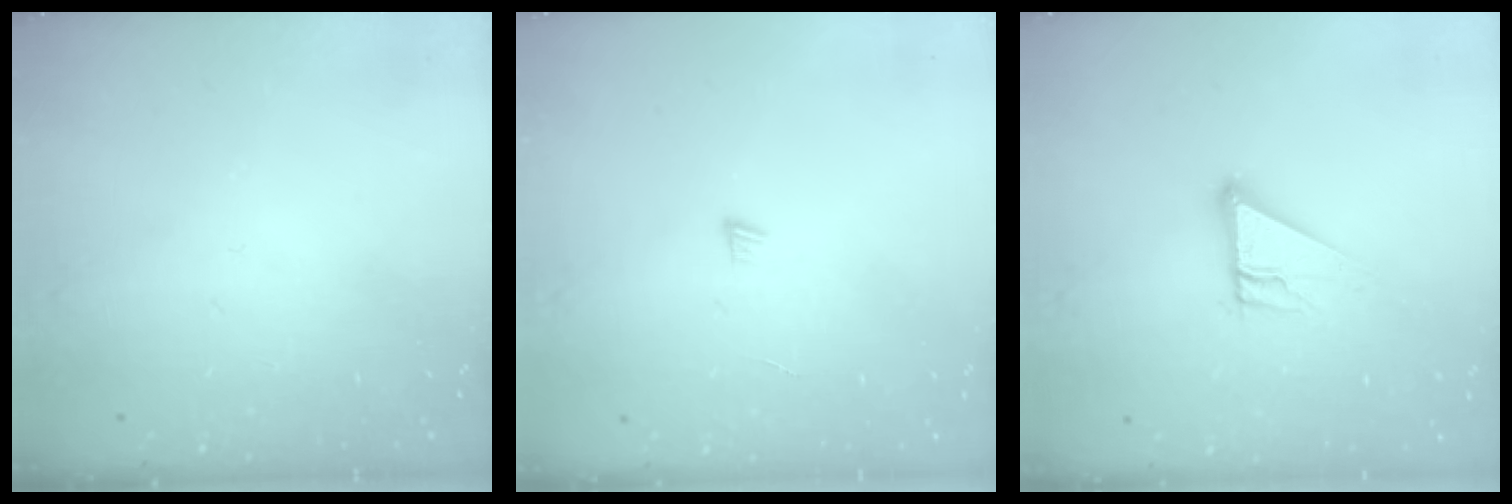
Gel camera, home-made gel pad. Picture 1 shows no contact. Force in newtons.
{"total": 3.1, "press": 3.1, "slide": 0.4}
{"total": 8.5, "press": 8.4, "slide": 0.8}